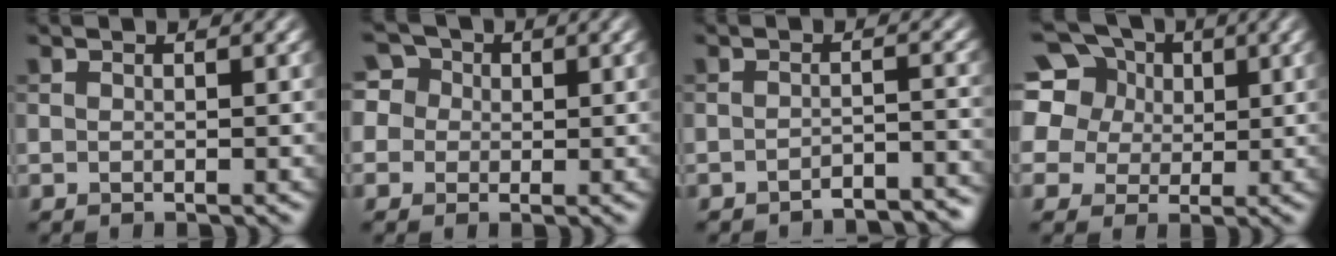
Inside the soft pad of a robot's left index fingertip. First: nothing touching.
{"total": 6.6, "force": [2.0, 5.5, 3.0], "torque": [-0.048, 0.042, 0.001]}
{"total": 3.7, "force": [-3.5, 0.5, 0.9], "torque": [-0.013, 0.000, -0.046]}
{"total": 13.8, "force": [6.6, 10.3, 6.2], "torque": [-0.162, 0.045, 0.110]}